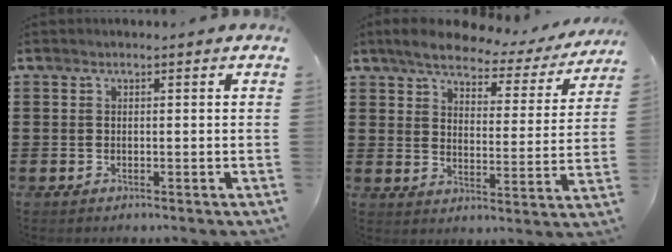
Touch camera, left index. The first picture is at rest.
{"total": 5.2, "force": [4.6, 1.3, 2.0], "torque": [-0.064, -0.022, 0.076]}